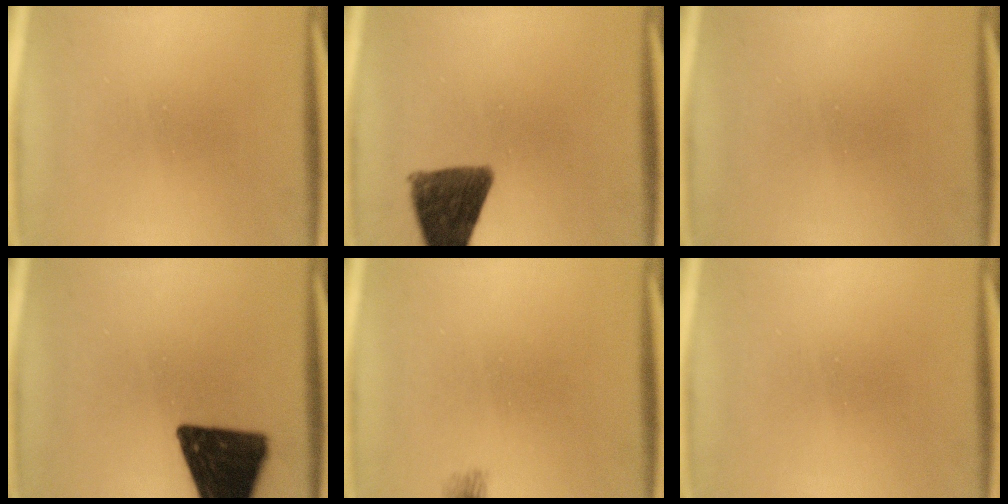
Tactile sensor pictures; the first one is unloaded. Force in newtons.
{"total": 11.4}
{"total": 0.0}
{"total": 19.5}
{"total": 1.6}
{"total": 0.0}